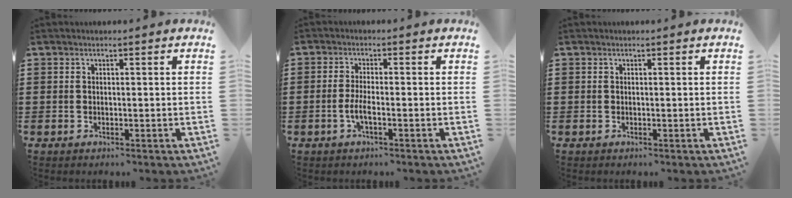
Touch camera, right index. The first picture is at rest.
{"total": 3.1, "force": [-1.2, 0.4, 2.9], "torque": [-0.066, -0.009, -0.025]}
{"total": 0.0}